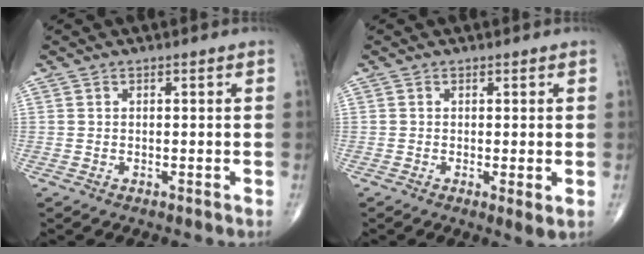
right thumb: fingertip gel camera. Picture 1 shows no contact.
{"total": 2.3, "force": [-0.2, 0.5, 2.3], "torque": [-0.042, -0.011, -0.007]}